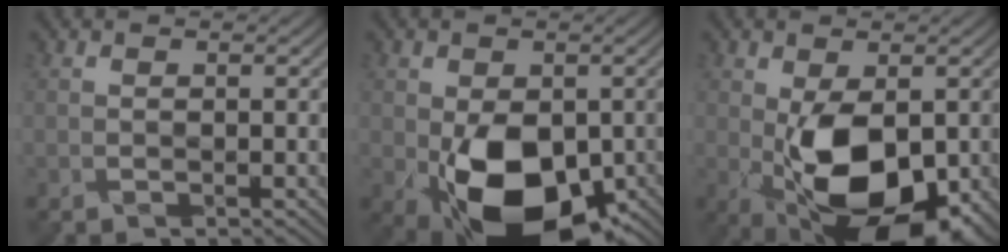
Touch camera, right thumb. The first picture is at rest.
{"total": 10.8, "force": [-3.9, 6.6, 7.7], "torque": [-0.131, -0.027, -0.052]}
{"total": 12.5, "force": [-3.2, 6.5, 10.2], "torque": [-0.179, -0.009, -0.043]}